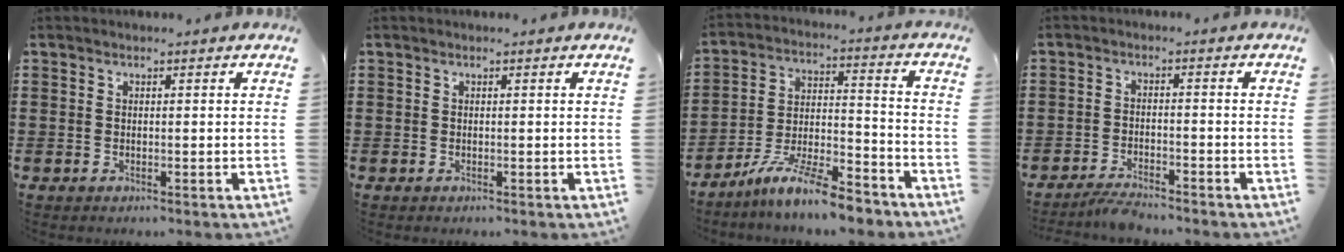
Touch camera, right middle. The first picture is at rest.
{"total": 0.0}
{"total": 10.1, "force": [-8.7, 0.9, 5.1], "torque": [-0.093, 0.018, -0.167]}
{"total": 2.9, "force": [-2.8, 0.1, 0.6], "torque": [-0.014, 0.002, -0.057]}